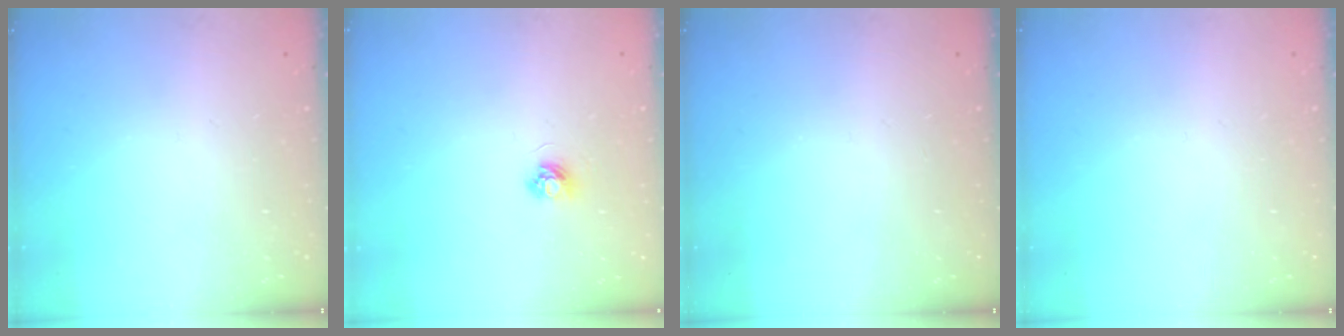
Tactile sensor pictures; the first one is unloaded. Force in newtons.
{"total": 3.6, "press": 3.6, "slide": 0.4}
{"total": 0.0}
{"total": 0.0}